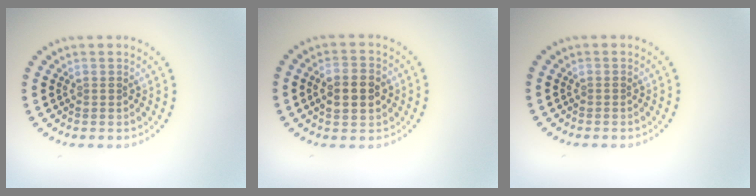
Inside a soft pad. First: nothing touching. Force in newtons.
{"total": 4.5, "press": 4.5, "slide": 0.3}
{"total": 0.0}